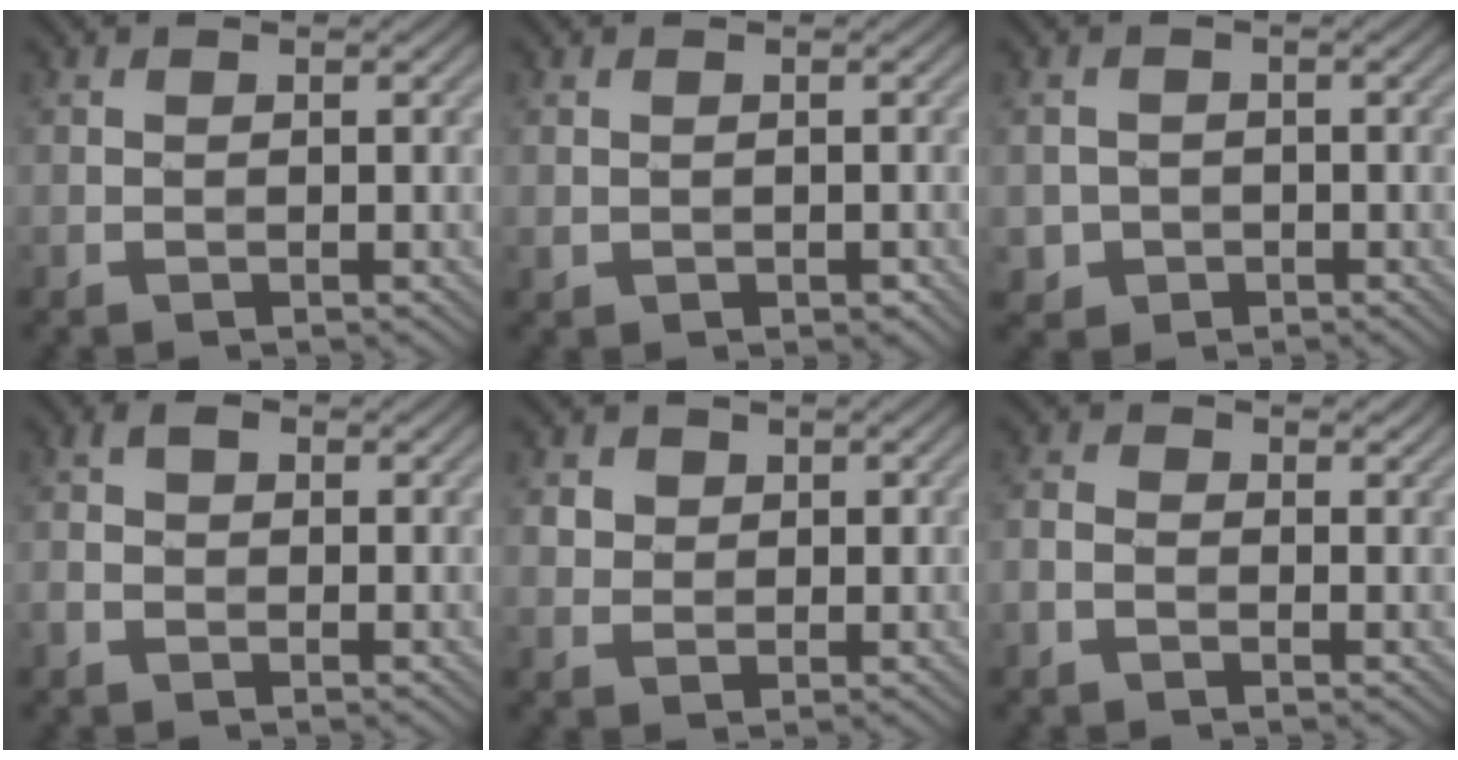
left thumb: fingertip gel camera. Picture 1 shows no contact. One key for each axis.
{"total": 1.0, "fx": -0.3, "fy": 0.8, "fz": 0.5, "tx": -0.012, "ty": -0.008, "tz": -0.001}
{"total": 2.1, "fx": -0.8, "fy": 1.9, "fz": 0.3, "tx": -0.002, "ty": -0.007, "tz": -0.016}
{"total": 2.0, "fx": -0.4, "fy": 1.4, "fz": 1.3, "tx": -0.030, "ty": 0.004, "tz": -0.015}
{"total": 3.0, "fx": 1.2, "fy": 2.5, "fz": 1.0, "tx": -0.038, "ty": -0.006, "tz": 0.028}
{"total": 1.9, "fx": -0.8, "fy": 1.3, "fz": 1.2, "tx": -0.028, "ty": 0.002, "tz": -0.024}